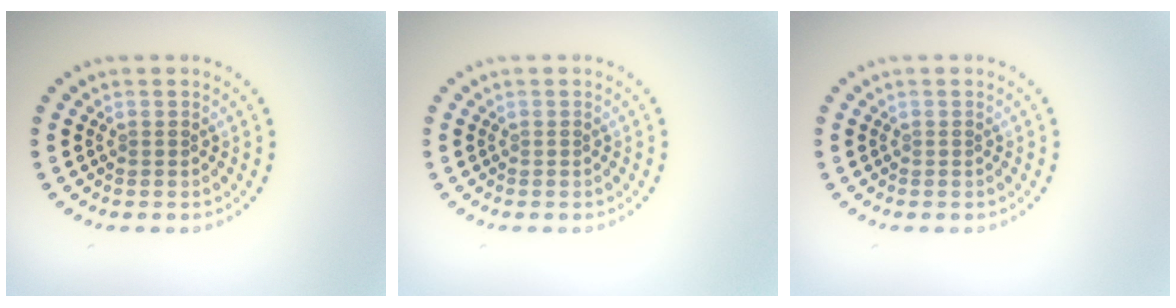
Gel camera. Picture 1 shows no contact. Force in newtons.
{"total": 0.0}
{"total": 0.0}